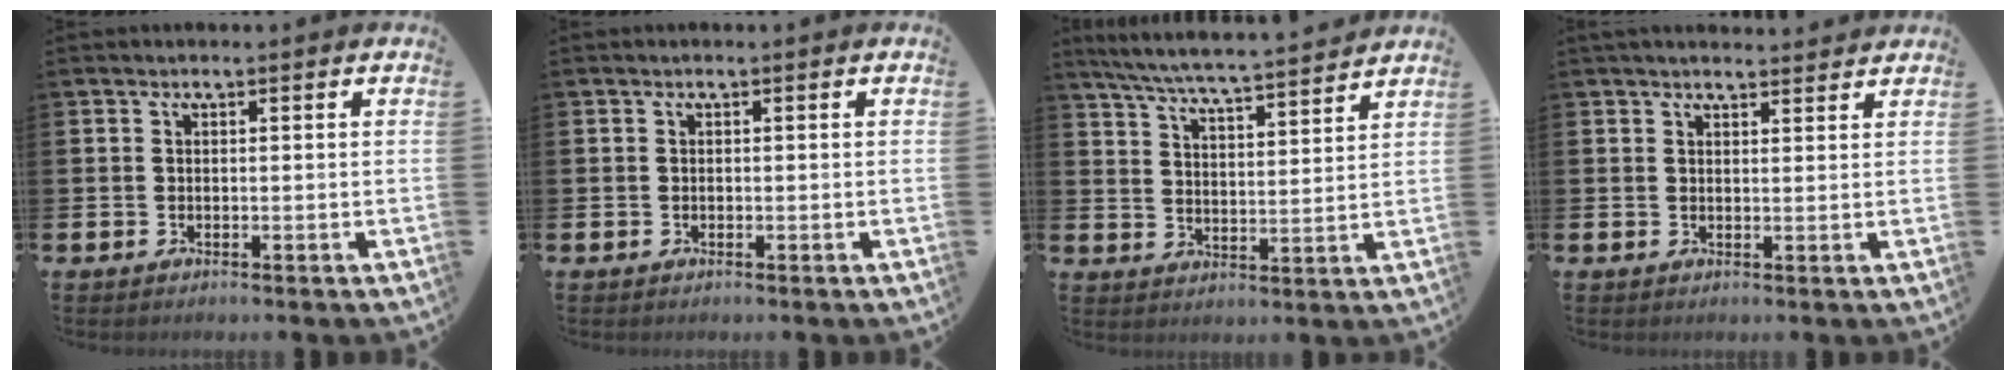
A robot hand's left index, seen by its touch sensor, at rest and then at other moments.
{"total": 0.0}
{"total": 6.4, "force": [6.1, -0.1, 1.7], "torque": [-0.058, -0.044, 0.107]}
{"total": 2.2, "force": [2.2, 0.3, 0.0], "torque": [0.006, -0.013, 0.038]}